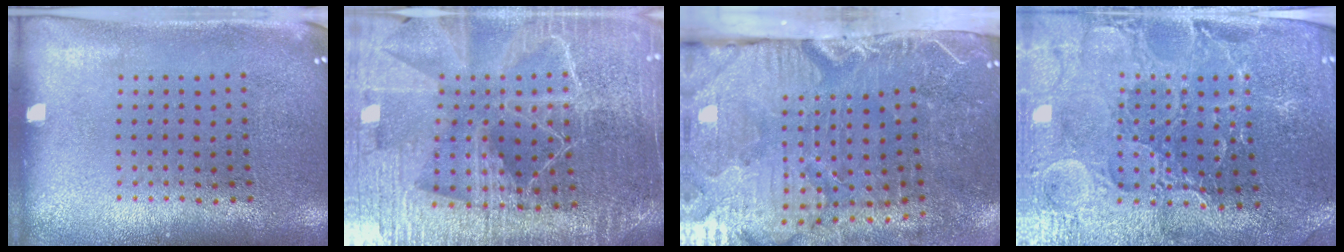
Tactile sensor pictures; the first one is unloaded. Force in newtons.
{"total": 5.9, "press": 5.2, "slide": 2.9}
{"total": 5.4, "press": 4.4, "slide": 3.0}
{"total": 3.3, "press": 3.3, "slide": 0.5}